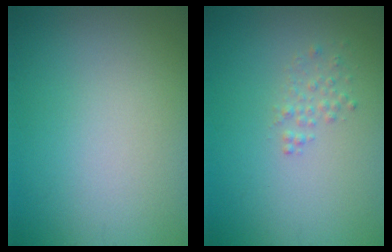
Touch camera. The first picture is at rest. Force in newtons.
{"total": 1.1, "press": 1.1, "slide": 0.0}